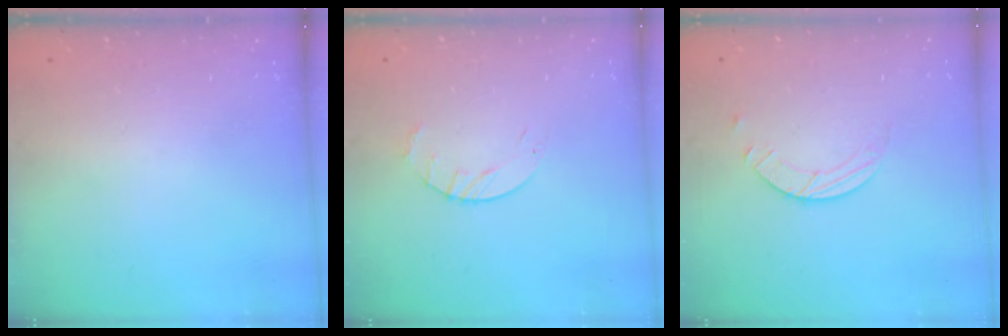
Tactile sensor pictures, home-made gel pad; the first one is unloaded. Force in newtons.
{"total": 3.5, "press": 3.5, "slide": 0.4}
{"total": 2.6, "press": 2.6, "slide": 0.3}